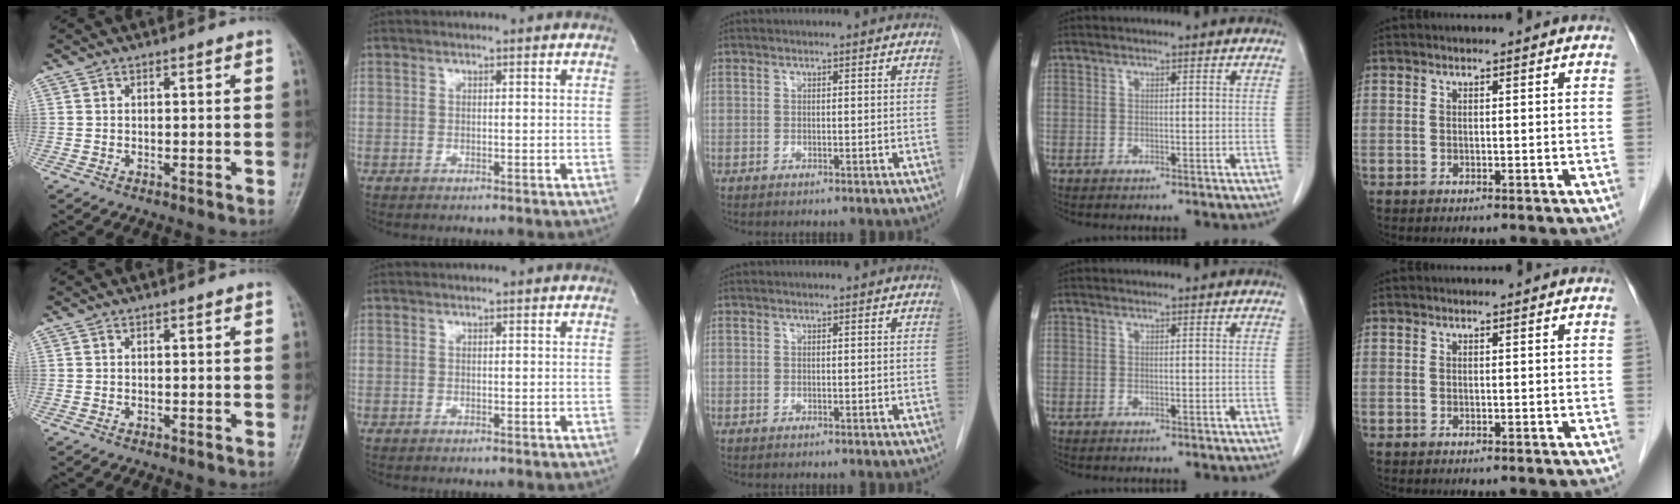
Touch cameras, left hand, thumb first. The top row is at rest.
{}